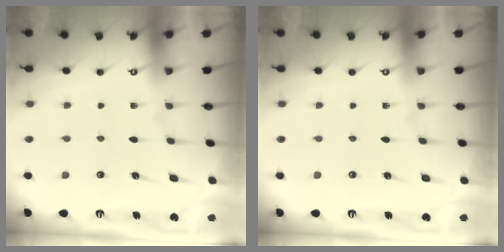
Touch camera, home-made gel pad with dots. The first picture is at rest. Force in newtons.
{"total": 0.0}